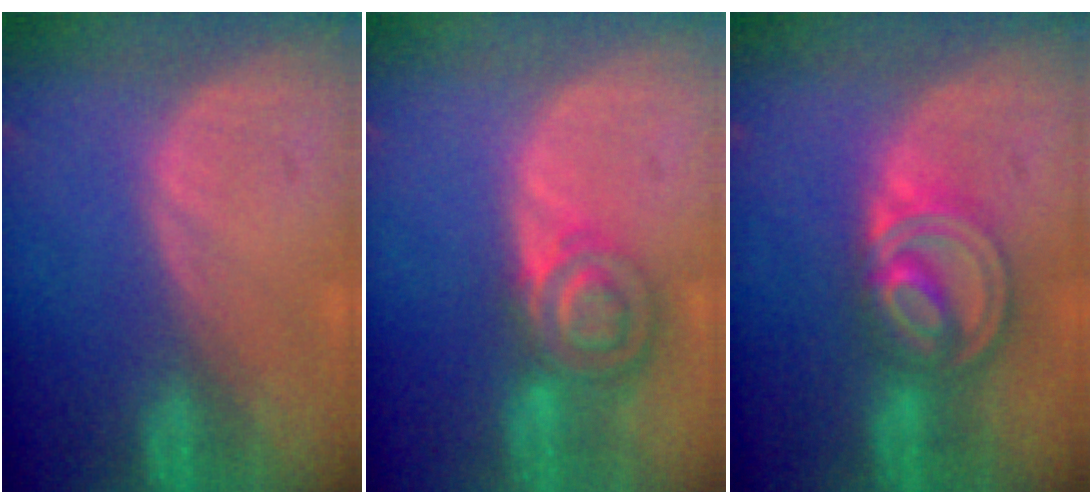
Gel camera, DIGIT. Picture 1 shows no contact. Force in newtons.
{"total": 7.3, "press": 6.1, "slide": 4.0}
{"total": 8.6, "press": 7.2, "slide": 4.7}